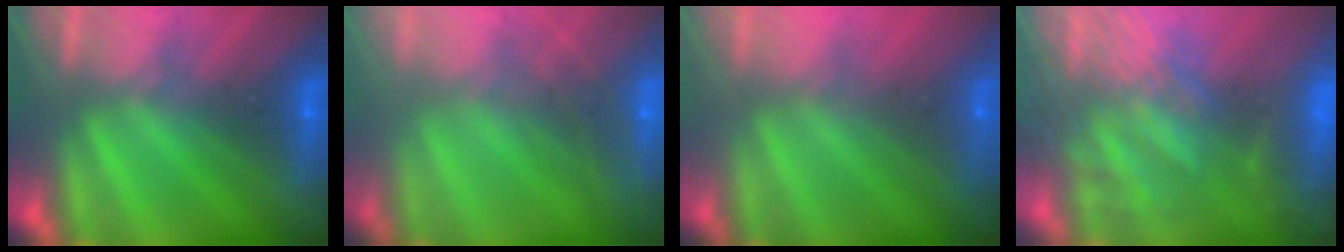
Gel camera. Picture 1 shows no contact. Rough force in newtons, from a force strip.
{"total": 5.6}
{"total": 7.3}
{"total": 8.3}